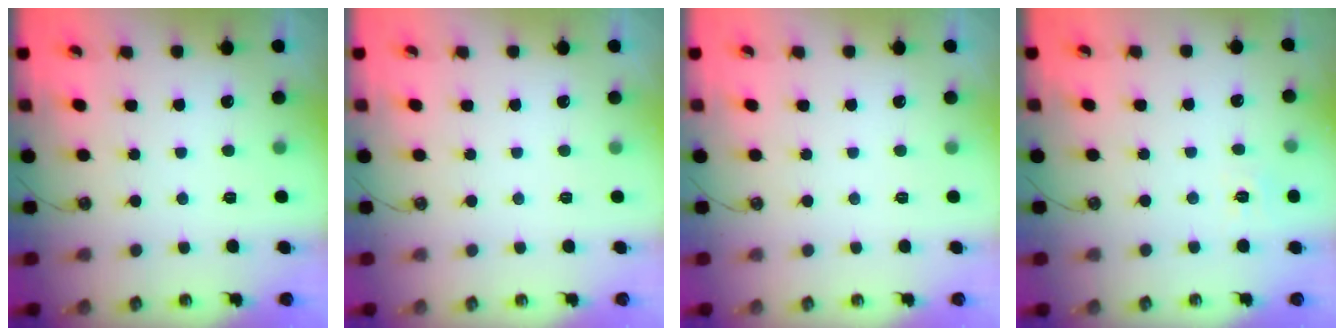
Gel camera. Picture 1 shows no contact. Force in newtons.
{"total": 0.0}
{"total": 0.0}
{"total": 5.5, "press": 5.5, "slide": 0.5}